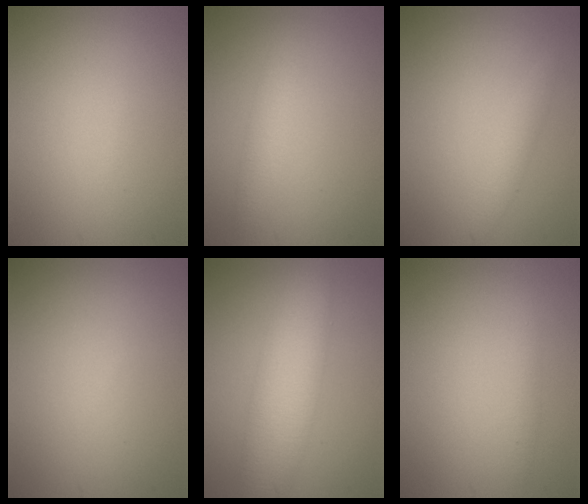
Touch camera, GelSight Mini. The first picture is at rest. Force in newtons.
{"total": 2.4, "press": 2.4, "slide": 0.0}
{"total": 1.5, "press": 1.5, "slide": 0.0}
{"total": 0.0}
{"total": 6.7, "press": 6.7, "slide": 0.3}
{"total": 0.9, "press": 0.9, "slide": 0.0}